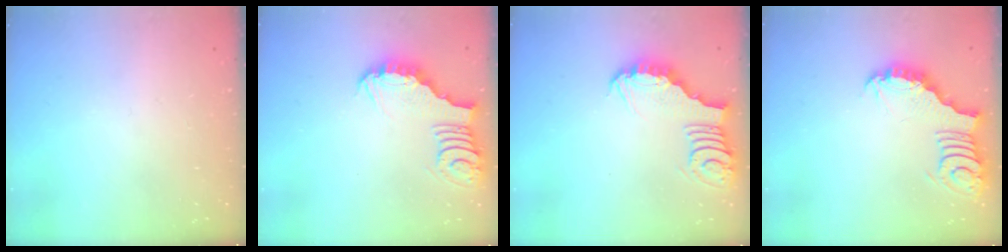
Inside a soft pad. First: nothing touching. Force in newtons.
{"total": 3.9, "press": 3.9, "slide": 0.3}
{"total": 3.6, "press": 3.6, "slide": 0.4}
{"total": 3.5, "press": 3.5, "slide": 0.6}